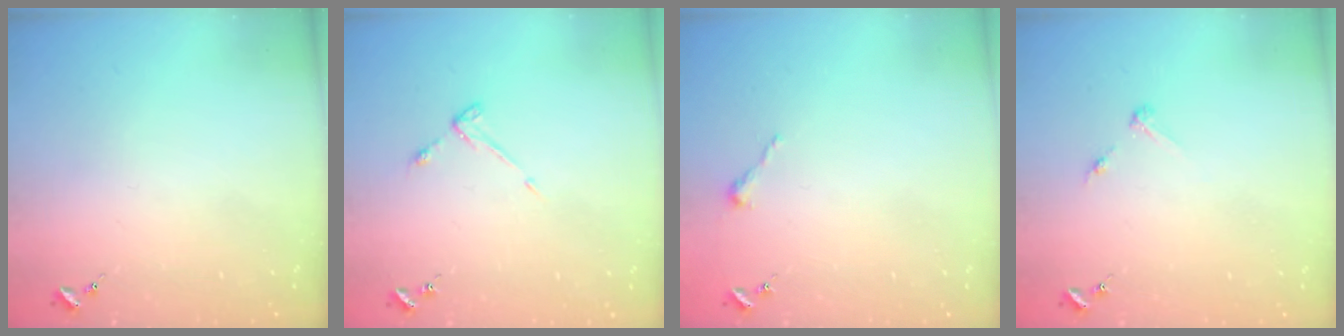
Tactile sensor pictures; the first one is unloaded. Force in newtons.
{"total": 3.9, "press": 3.9, "slide": 0.6}
{"total": 2.5, "press": 2.5, "slide": 0.2}
{"total": 3.2, "press": 3.1, "slide": 0.4}